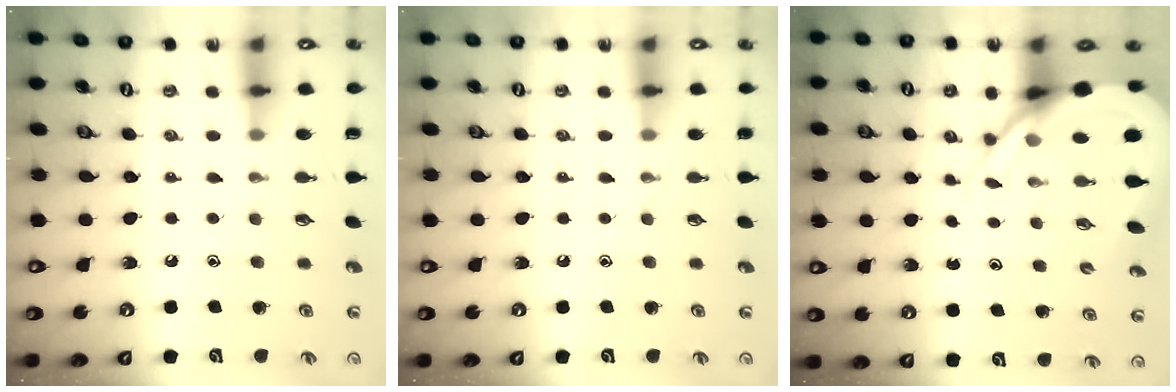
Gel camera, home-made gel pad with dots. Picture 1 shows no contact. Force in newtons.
{"total": 0.0}
{"total": 9.5, "press": 9.5, "slide": 0.8}